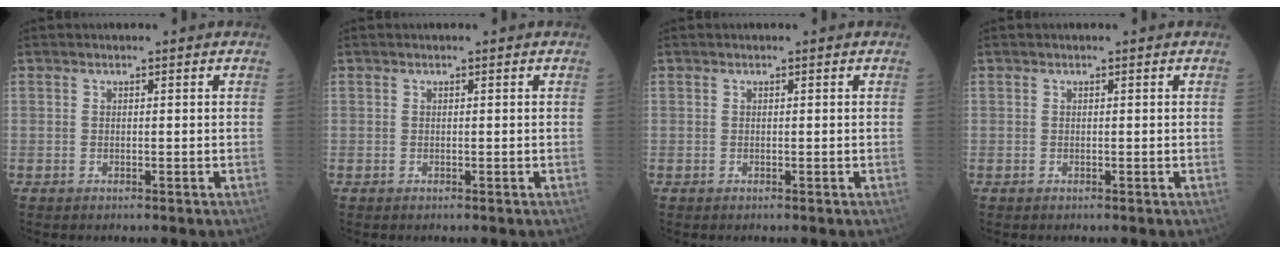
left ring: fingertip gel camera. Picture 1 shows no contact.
{"total": 0.0}
{"total": 0.0}
{"total": 0.0}